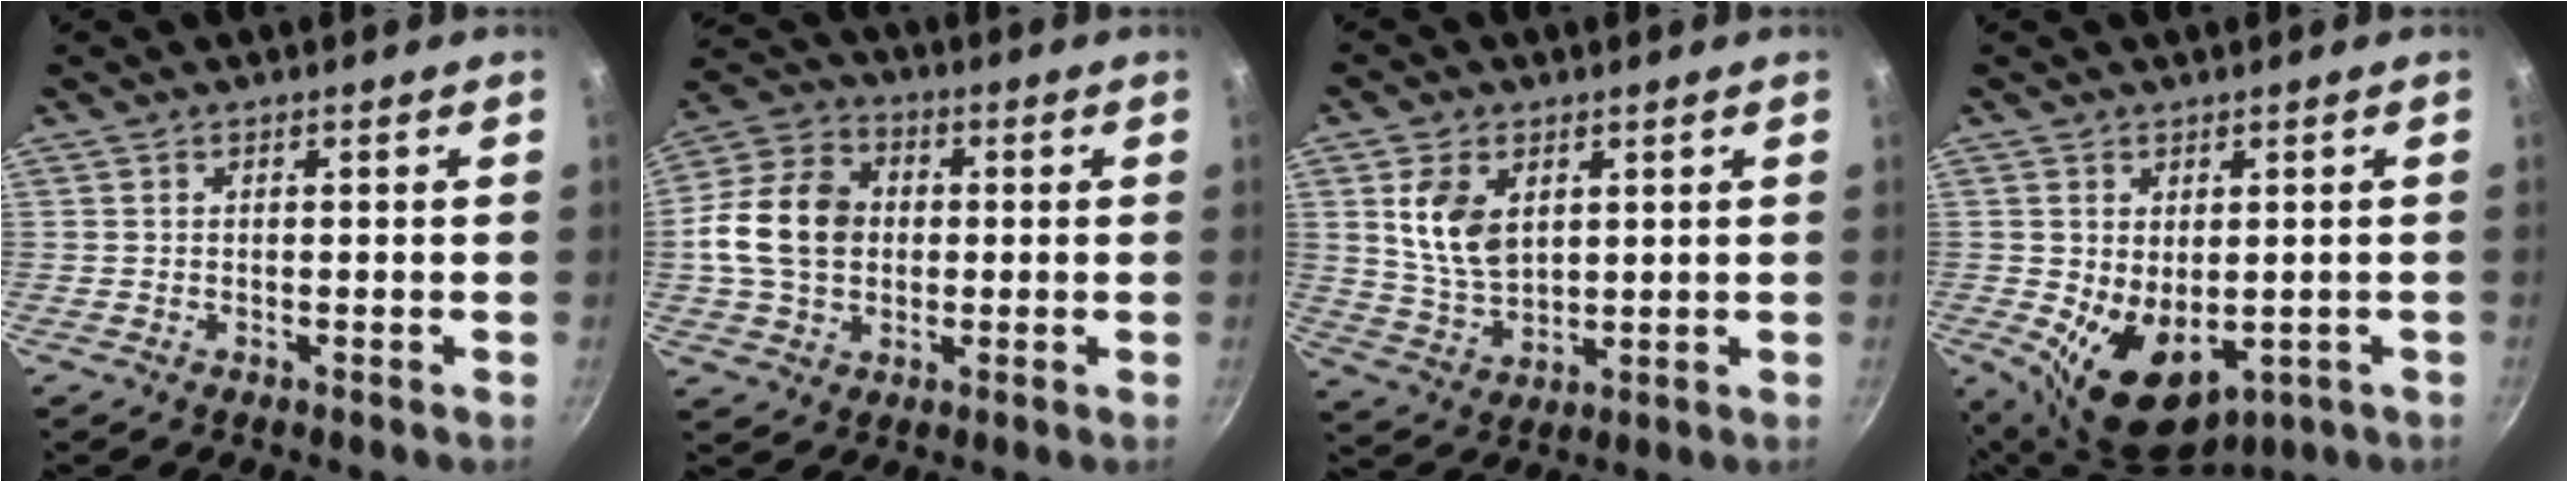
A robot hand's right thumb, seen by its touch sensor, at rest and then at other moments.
{"total": 14.3, "force": [0.3, 11.1, 9.0], "torque": [-0.145, 0.018, -0.007]}
{"total": 9.8, "force": [3.1, 6.3, 6.8], "torque": [-0.118, -0.023, 0.068]}
{"total": 10.6, "force": [-1.3, 7.0, 7.9], "torque": [-0.108, -0.020, 0.004]}